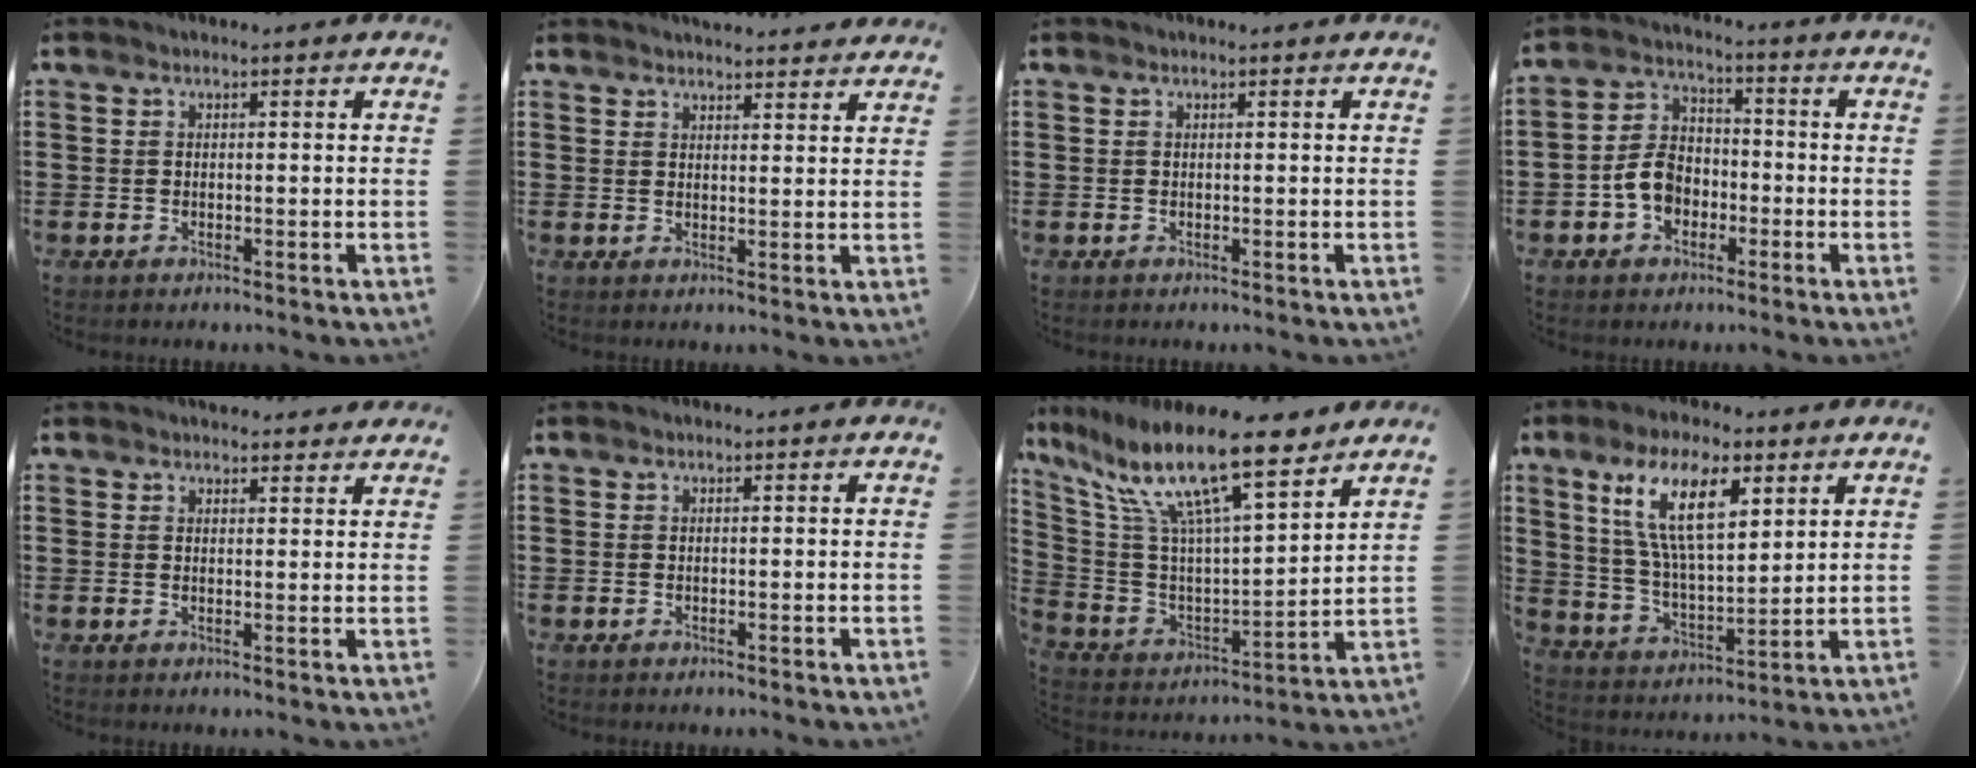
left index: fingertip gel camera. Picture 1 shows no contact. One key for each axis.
{"total": 2.8, "fx": 2.8, "fy": 0.1, "fz": 0.2, "tx": -0.011, "ty": -0.005, "tz": 0.054}
{"total": 0.0}
{"total": 6.3, "fx": -2.6, "fy": 4.7, "fz": 3.4, "tx": -0.092, "ty": 0.009, "tz": -0.057}
{"total": 2.4, "fx": 2.3, "fy": 0.3, "fz": 0.2, "tx": -0.008, "ty": 0.000, "tz": 0.045}
{"total": 0.0}
{"total": 15.4, "fx": 10.3, "fy": 3.0, "fz": 11.0, "tx": -0.252, "ty": -0.057, "tz": 0.170}
{"total": 13.0, "fx": 6.8, "fy": 4.8, "fz": 9.9, "tx": -0.211, "ty": -0.002, "tz": 0.124}